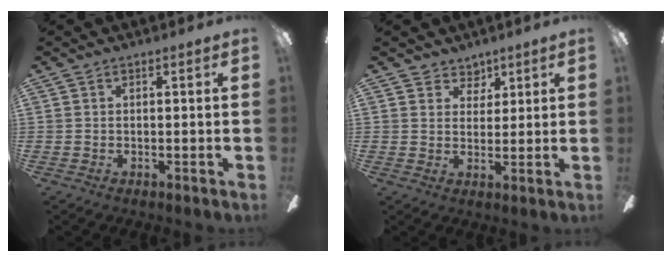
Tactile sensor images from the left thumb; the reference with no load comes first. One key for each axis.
{"total": 4.4, "fx": 3.2, "fy": 3.0, "fz": 0.1, "tx": -0.003, "ty": -0.013, "tz": 0.058}